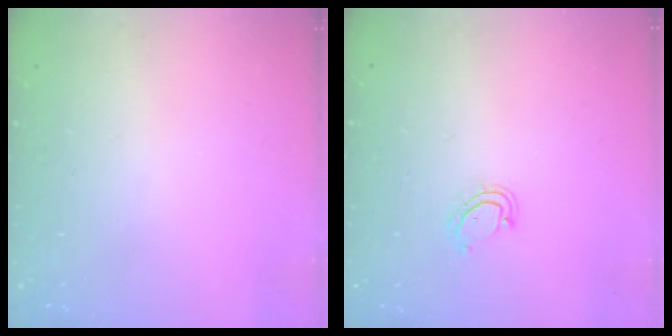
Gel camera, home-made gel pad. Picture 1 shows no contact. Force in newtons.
{"total": 3.5, "press": 3.4, "slide": 0.3}